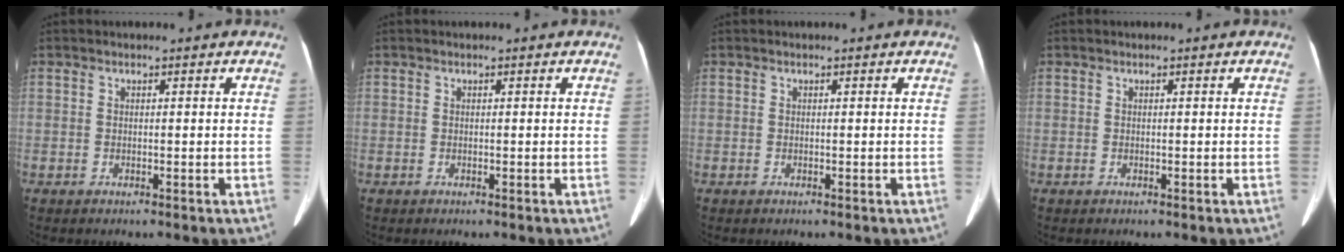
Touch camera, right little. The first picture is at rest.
{"total": 0.0}
{"total": 0.0}
{"total": 0.0}